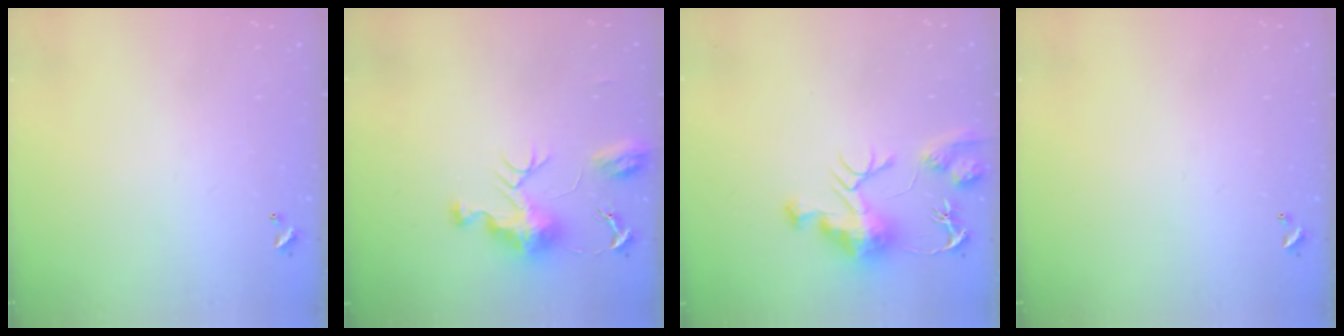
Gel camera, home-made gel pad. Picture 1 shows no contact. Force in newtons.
{"total": 9.1, "press": 9.1, "slide": 0.7}
{"total": 12.3, "press": 12.3, "slide": 1.1}
{"total": 0.0}